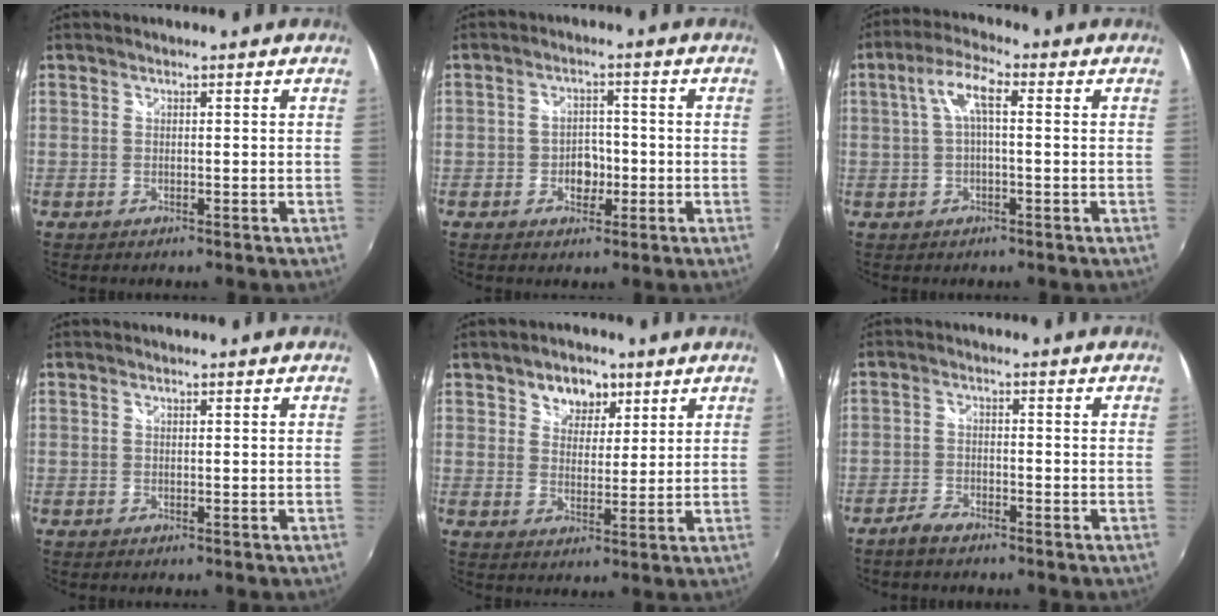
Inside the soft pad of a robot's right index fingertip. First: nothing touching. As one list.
[{"total": 3.7, "force": [-1.3, 2.8, 2.0], "torque": [-0.033, 0.006, -0.019]}, {"total": 5.7, "force": [0.7, 1.6, 5.5], "torque": [-0.106, 0.015, 0.015]}, {"total": 0.0}, {"total": 6.2, "force": [3.5, 4.5, 2.4], "torque": [-0.033, 0.011, 0.058]}, {"total": 3.3, "force": [-2.8, 0.9, 1.4], "torque": [-0.046, -0.001, -0.059]}]